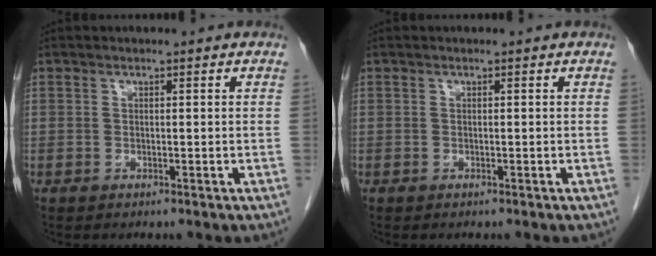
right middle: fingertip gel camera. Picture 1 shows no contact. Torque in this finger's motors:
{"motor_torque": [-0.08, -0.16, -0.02, -0.01]}